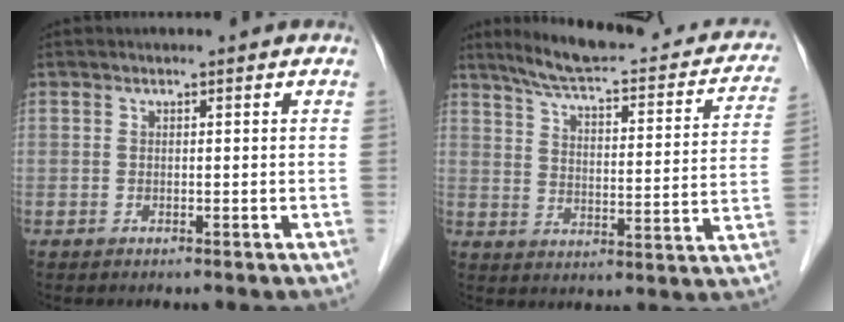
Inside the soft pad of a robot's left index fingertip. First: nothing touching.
{"total": 21.5, "force": [17.8, 4.6, 11.1], "torque": [-0.143, 0.011, 0.223]}